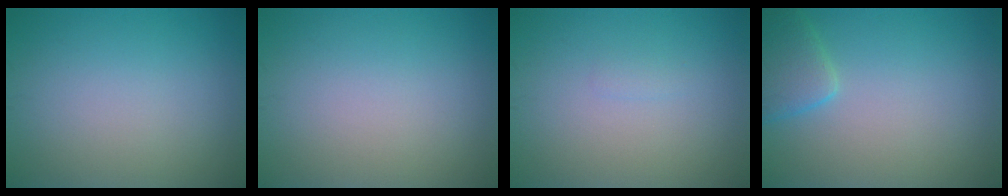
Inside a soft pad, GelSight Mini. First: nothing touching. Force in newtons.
{"total": 0.0}
{"total": 0.5, "press": 0.5, "slide": 0.1}
{"total": 2.9, "press": 2.9, "slide": 0.1}